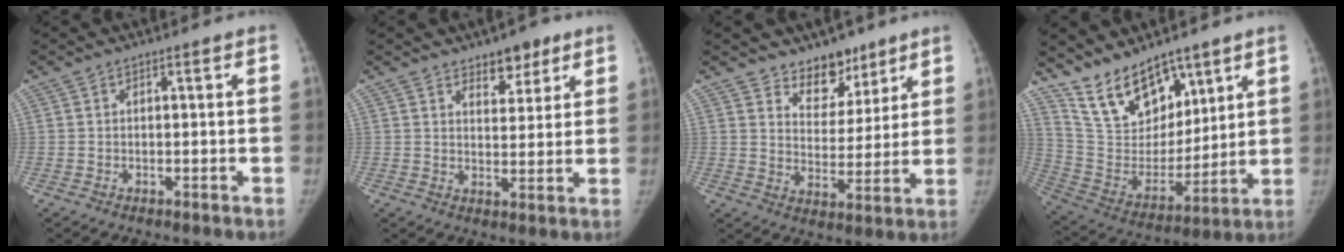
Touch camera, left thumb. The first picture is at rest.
{"total": 5.9, "force": [4.0, 3.1, 2.9], "torque": [-0.009, -0.026, 0.061]}
{"total": 9.0, "force": [6.8, 5.3, 2.4], "torque": [0.005, -0.049, 0.118]}
{"total": 15.9, "force": [11.8, 8.2, 6.9], "torque": [-0.079, -0.070, 0.234]}